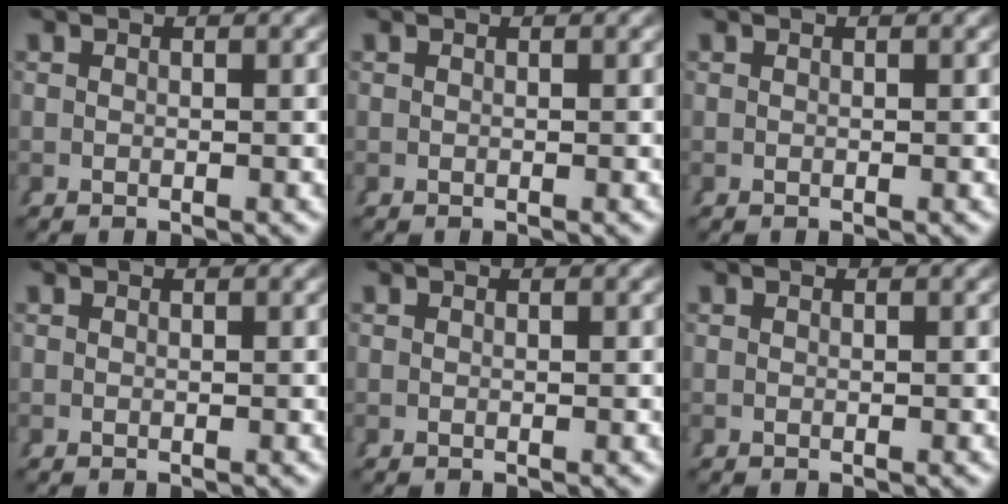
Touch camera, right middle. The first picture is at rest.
{"total": 0.0}
{"total": 0.0}
{"total": 0.0}
{"total": 0.0}
{"total": 0.0}